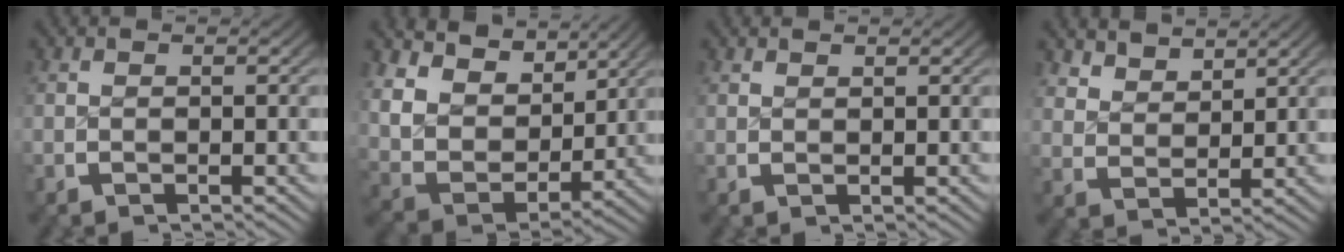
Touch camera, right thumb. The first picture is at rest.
{"total": 11.4, "force": [2.7, 8.4, 7.2], "torque": [-0.172, -0.032, 0.051]}
{"total": 0.8, "force": [0.8, 0.0, 0.0], "torque": [0.006, -0.001, 0.021]}
{"total": 3.1, "force": [2.7, 1.3, 0.9], "torque": [-0.017, -0.008, 0.059]}